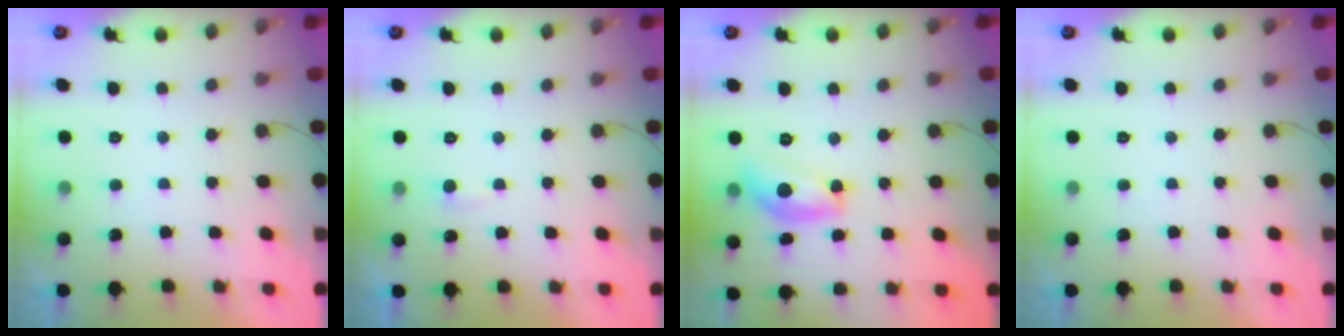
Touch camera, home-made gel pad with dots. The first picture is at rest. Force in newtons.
{"total": 3.6, "press": 3.6, "slide": 0.4}
{"total": 13.5, "press": 13.5, "slide": 0.8}
{"total": 0.0}